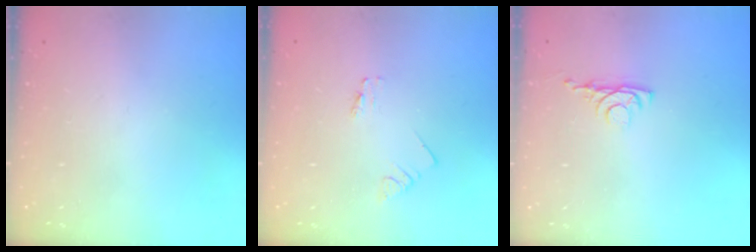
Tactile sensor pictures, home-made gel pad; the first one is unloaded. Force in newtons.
{"total": 0.0}
{"total": 4.0, "press": 3.9, "slide": 0.6}